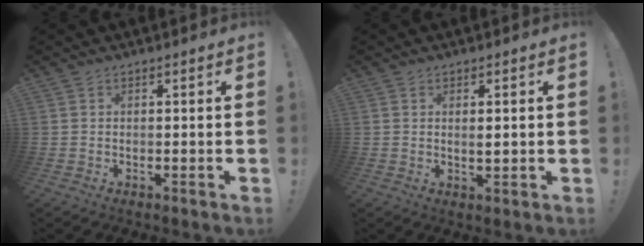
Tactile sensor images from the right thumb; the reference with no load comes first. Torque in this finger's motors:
{"motor_torque": [-0.25, 0.20, -0.43, 0.02, 0.08]}